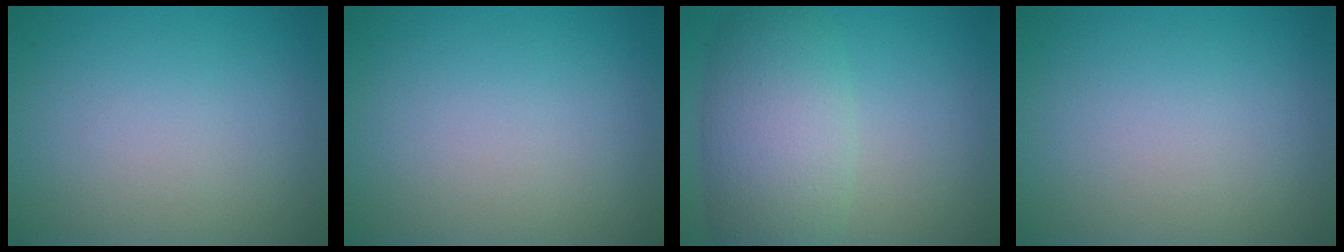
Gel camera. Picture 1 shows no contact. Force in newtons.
{"total": 0.0}
{"total": 6.9, "press": 6.9, "slide": 0.1}
{"total": 0.0}